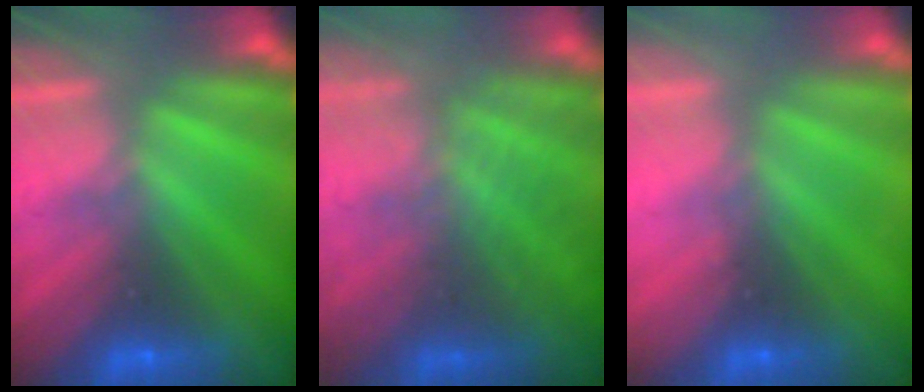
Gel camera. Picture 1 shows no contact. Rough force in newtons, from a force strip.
{"total": 9.0}
{"total": 2.3}